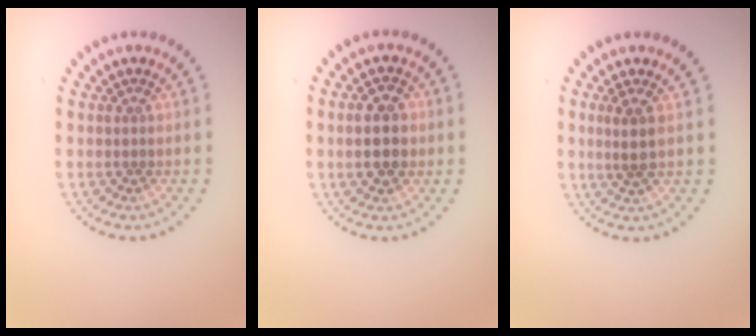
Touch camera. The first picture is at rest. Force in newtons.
{"total": 4.2, "press": 4.2, "slide": 0.2}
{"total": 1.9, "press": 1.5, "slide": 1.2}